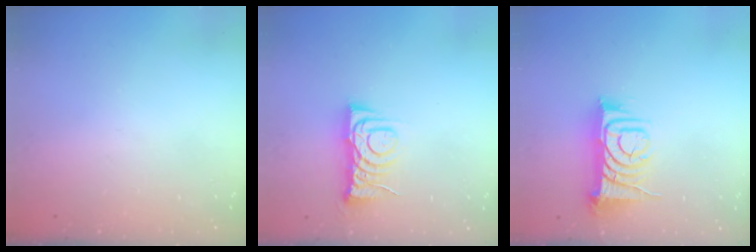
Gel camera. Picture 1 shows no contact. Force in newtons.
{"total": 6.8, "press": 6.8, "slide": 0.6}
{"total": 9.7, "press": 9.6, "slide": 1.2}